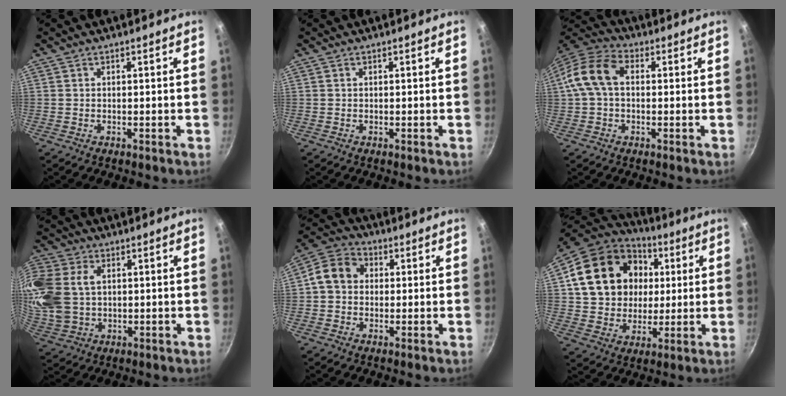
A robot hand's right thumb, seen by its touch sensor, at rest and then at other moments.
{"total": 0.0}
{"total": 10.6, "force": [1.1, 7.1, 7.8], "torque": [-0.141, 0.030, 0.003]}
{"total": 16.6, "force": [2.9, 12.3, 10.8], "torque": [-0.251, 0.007, 0.060]}
{"total": 8.6, "force": [0.5, 7.2, 4.6], "torque": [-0.056, 0.022, -0.013]}
{"total": 22.5, "force": [4.7, 18.0, 12.6], "torque": [-0.207, 0.019, 0.085]}